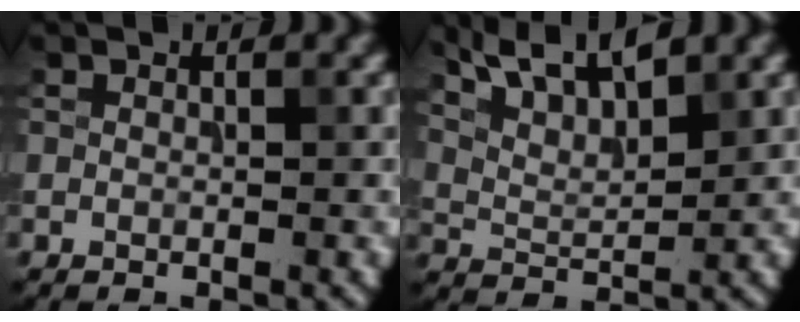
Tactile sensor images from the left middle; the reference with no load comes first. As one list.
[{"total": 6.6, "force": [5.2, 1.8, 3.8], "torque": [-0.065, 0.022, 0.074]}]